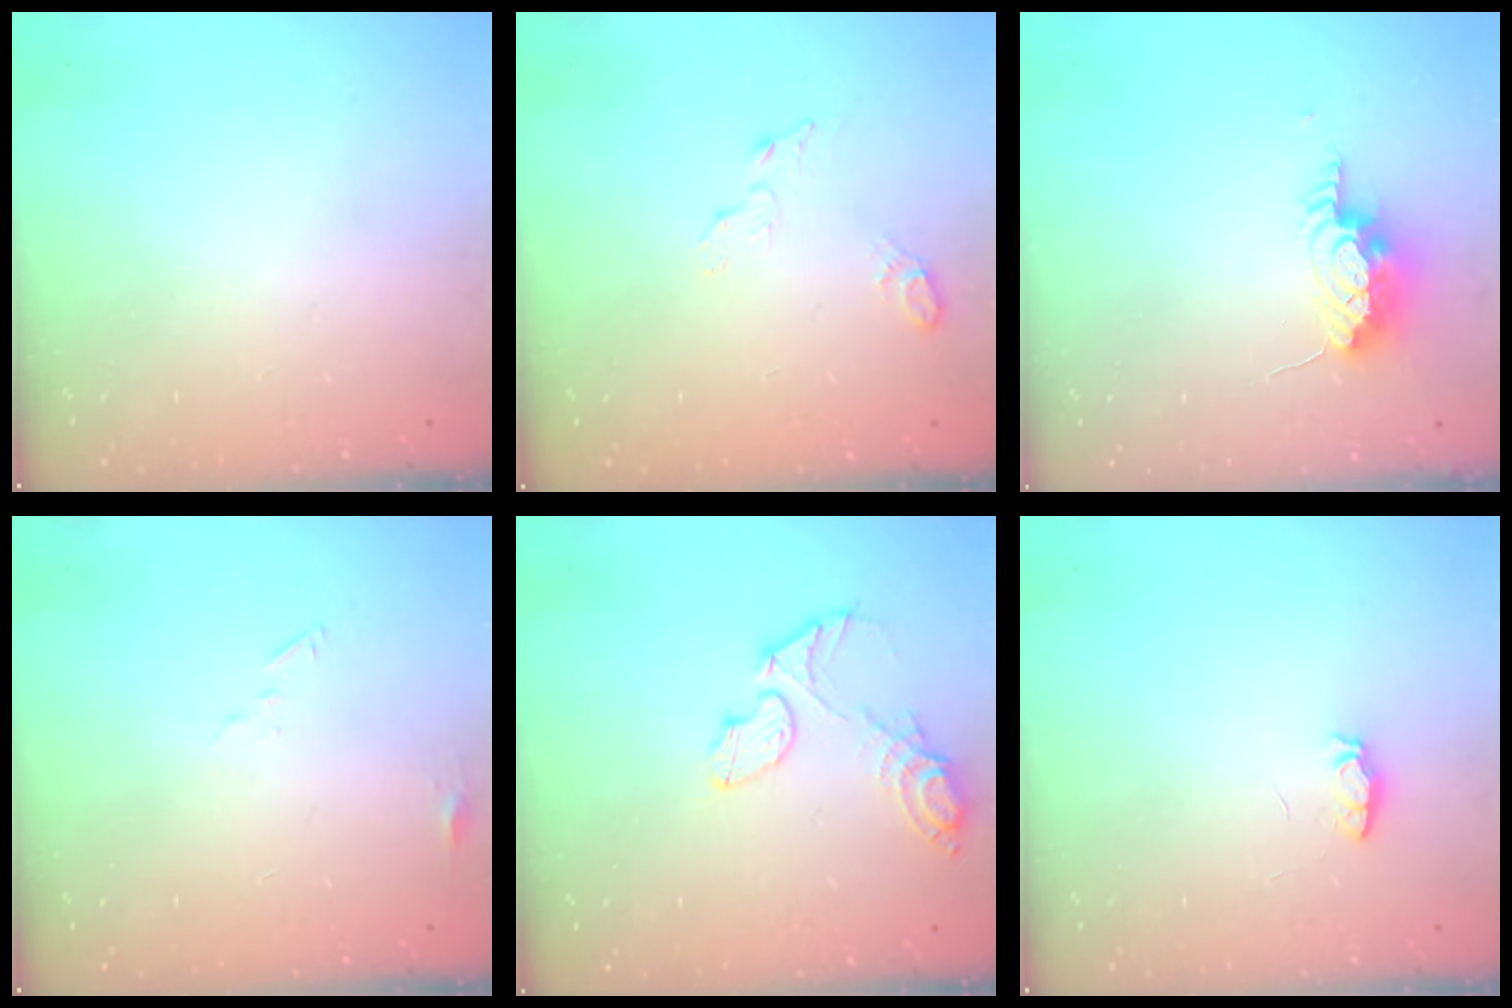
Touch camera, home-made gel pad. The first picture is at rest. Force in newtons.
{"total": 4.3, "press": 4.3, "slide": 0.5}
{"total": 9.1, "press": 8.6, "slide": 3.0}
{"total": 3.0, "press": 3.0, "slide": 0.2}
{"total": 10.0, "press": 9.9, "slide": 0.7}
{"total": 4.4, "press": 4.3, "slide": 0.5}